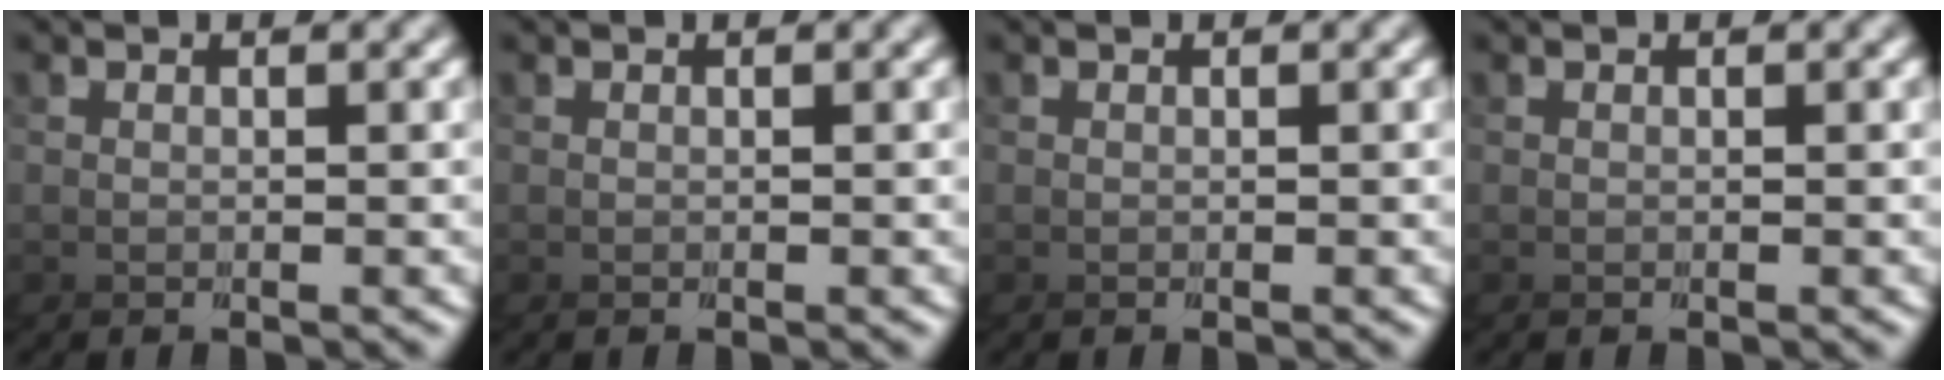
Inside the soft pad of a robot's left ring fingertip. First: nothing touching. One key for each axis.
{"total": 0.0}
{"total": 0.0}
{"total": 0.0}